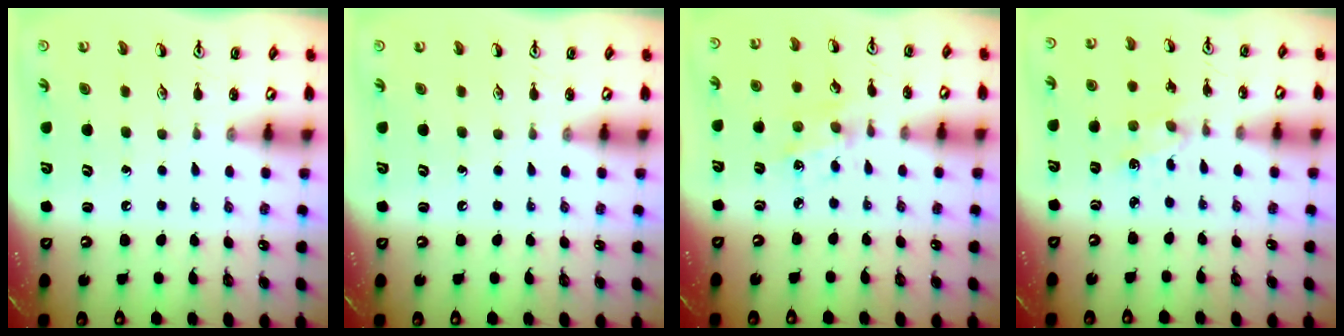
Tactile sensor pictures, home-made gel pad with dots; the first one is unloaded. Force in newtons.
{"total": 0.0}
{"total": 2.5, "press": 2.5, "slide": 0.4}
{"total": 1.8, "press": 1.8, "slide": 0.3}